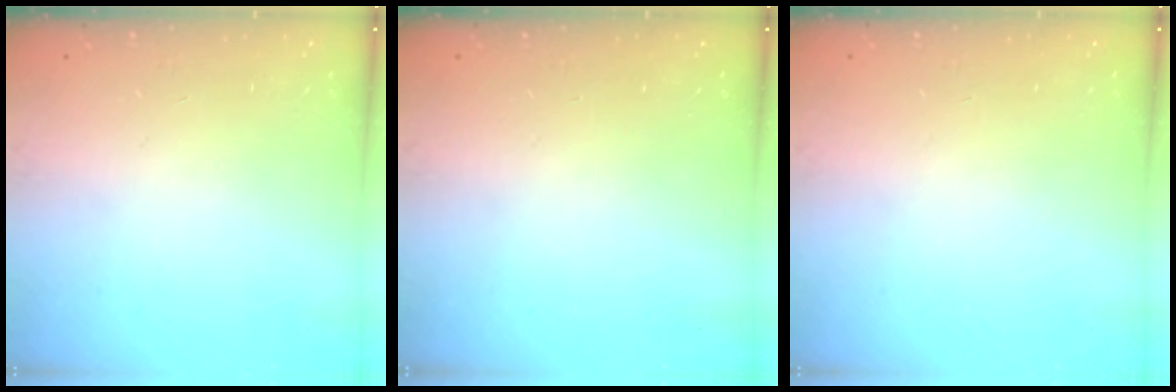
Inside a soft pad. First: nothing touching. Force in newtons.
{"total": 0.0}
{"total": 0.0}